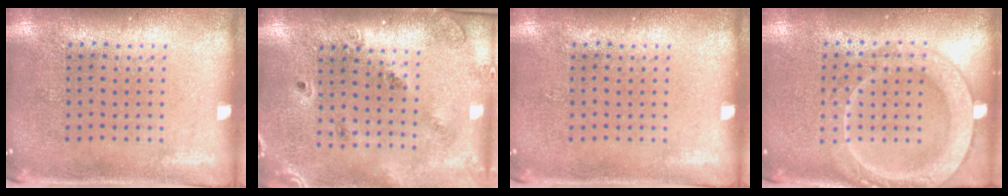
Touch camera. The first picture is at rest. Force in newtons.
{"total": 1.3, "press": 1.3, "slide": 0.2}
{"total": 0.0}
{"total": 2.0, "press": 2.0, "slide": 0.3}